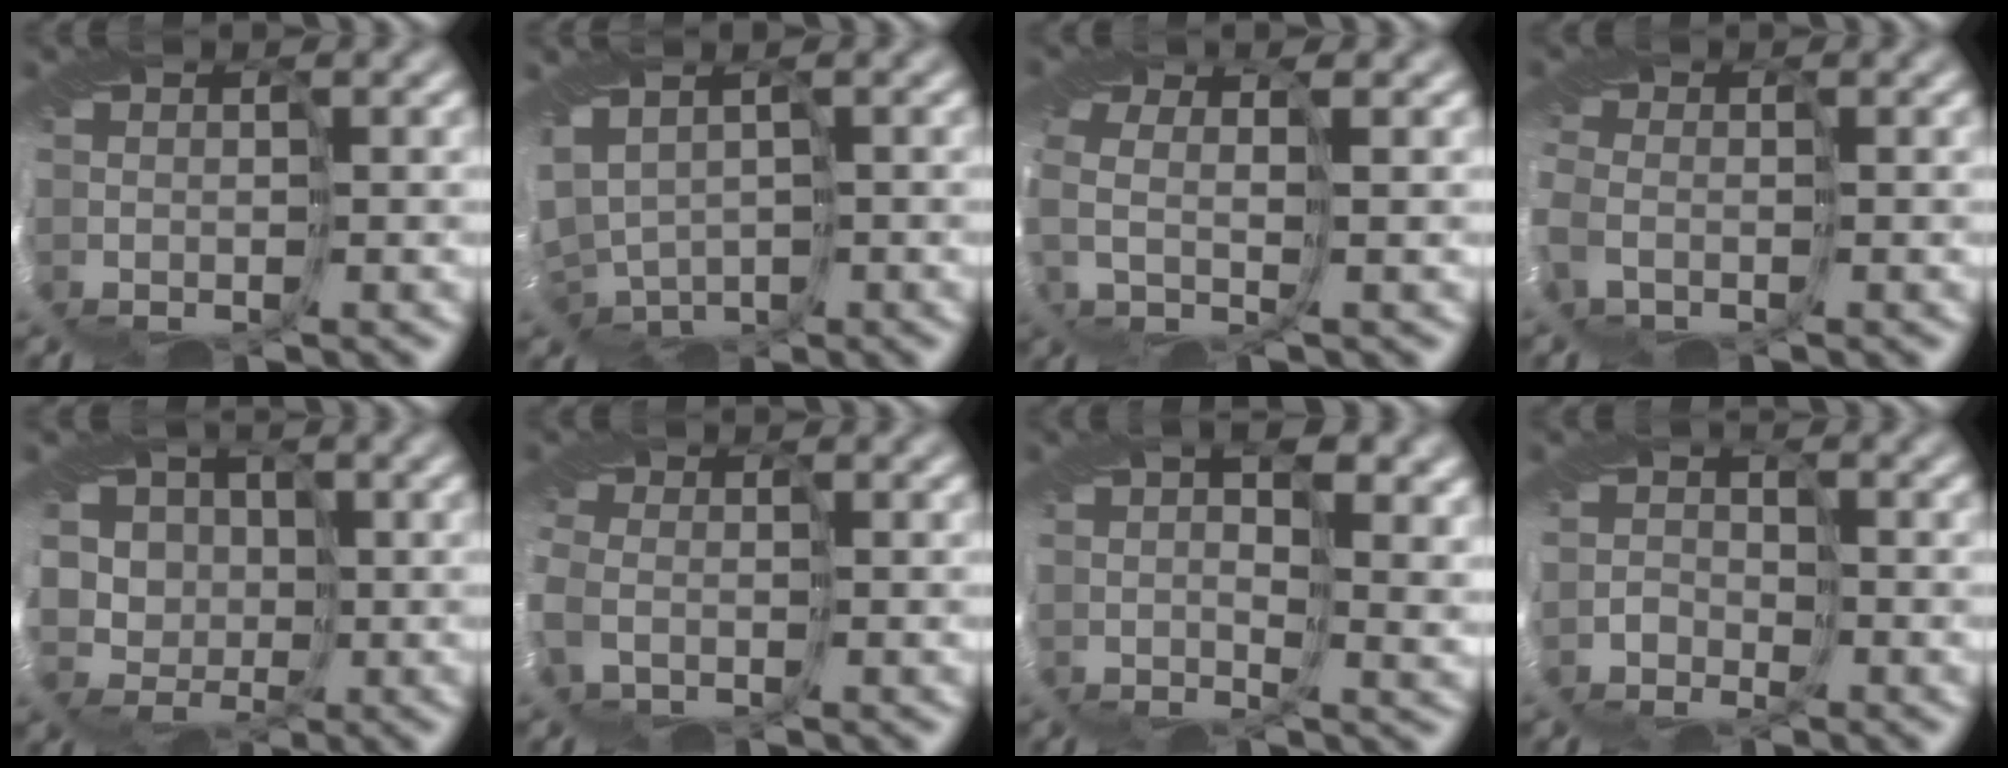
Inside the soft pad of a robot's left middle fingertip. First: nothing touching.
{"total": 3.9, "force": [0.5, 2.9, 2.6], "torque": [-0.051, -0.002, 0.033]}
{"total": 1.7, "force": [0.0, 0.6, 1.6], "torque": [-0.061, -0.014, -0.010]}
{"total": 2.8, "force": [-0.2, 2.4, 1.4], "torque": [-0.058, 0.006, -0.001]}
{"total": 3.9, "force": [2.7, 2.8, -0.7], "torque": [-0.005, 0.006, 0.051]}
{"total": 3.5, "force": [0.0, 2.9, 1.9], "torque": [-0.071, 0.006, 0.003]}
{"total": 5.3, "force": [2.8, 1.8, 4.1], "torque": [-0.060, 0.013, 0.039]}
{"total": 1.6, "force": [0.0, 0.2, -1.6], "torque": [0.036, 0.006, 0.005]}